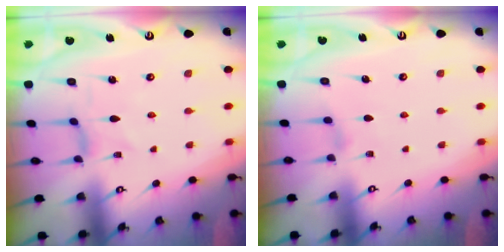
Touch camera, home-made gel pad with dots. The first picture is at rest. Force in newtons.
{"total": 1.7, "press": 1.7, "slide": 0.4}